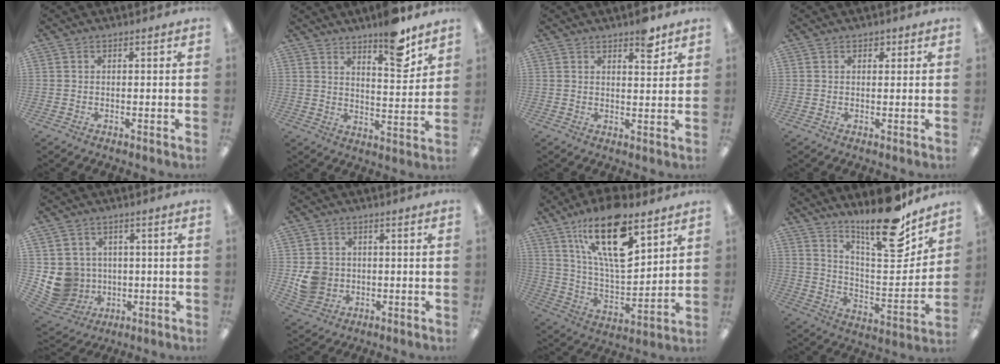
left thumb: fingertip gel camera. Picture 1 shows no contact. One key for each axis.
{"total": 11.3, "fx": 8.6, "fy": 3.1, "fz": 6.6, "tx": -0.071, "ty": -0.064, "tz": 0.142}
{"total": 5.5, "fx": 3.9, "fy": 2.0, "fz": 3.3, "tx": -0.026, "ty": -0.026, "tz": 0.060}
{"total": 1.4, "fx": 0.9, "fy": 0.9, "fz": 0.7, "tx": -0.007, "ty": -0.002, "tz": 0.014}
{"total": 8.6, "fx": -0.1, "fy": 8.5, "fz": 1.5, "tx": -0.065, "ty": -0.005, "tz": 0.010}
{"total": 6.3, "fx": -0.3, "fy": 5.9, "fz": 2.0, "tx": -0.036, "ty": 0.011, "tz": -0.001}
{"total": 22.4, "fx": 13.1, "fy": 8.6, "fz": 16.0, "tx": -0.281, "ty": -0.071, "tz": 0.215}
{"total": 19.8, "fx": 15.5, "fy": 4.6, "fz": 11.4, "tx": -0.178, "ty": -0.115, "tz": 0.255}